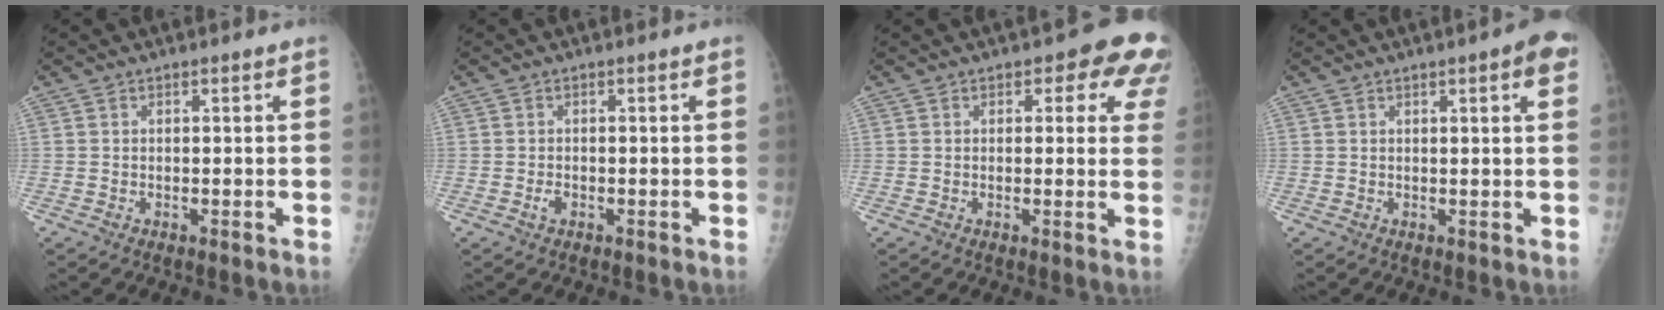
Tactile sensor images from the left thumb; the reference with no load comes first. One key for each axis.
{"total": 1.2, "fx": -0.3, "fy": 0.7, "fz": 0.9, "tx": -0.017, "ty": 0.003, "tz": -0.005}
{"total": 8.5, "fx": 4.3, "fy": 4.3, "fz": 6.0, "tx": -0.018, "ty": -0.010, "tz": 0.039}
{"total": 5.2, "fx": 2.4, "fy": 0.9, "fz": 4.5, "tx": -0.048, "ty": -0.003, "tz": 0.025}